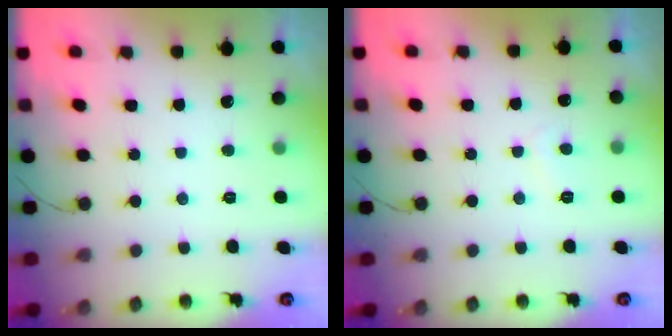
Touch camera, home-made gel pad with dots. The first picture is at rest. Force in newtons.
{"total": 1.1, "press": 1.0, "slide": 0.4}